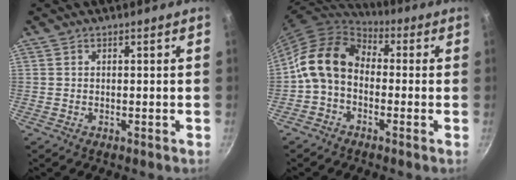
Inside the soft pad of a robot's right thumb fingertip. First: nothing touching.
{"total": 12.0, "force": [-1.3, 8.7, 8.1], "torque": [-0.143, 0.038, -0.041]}